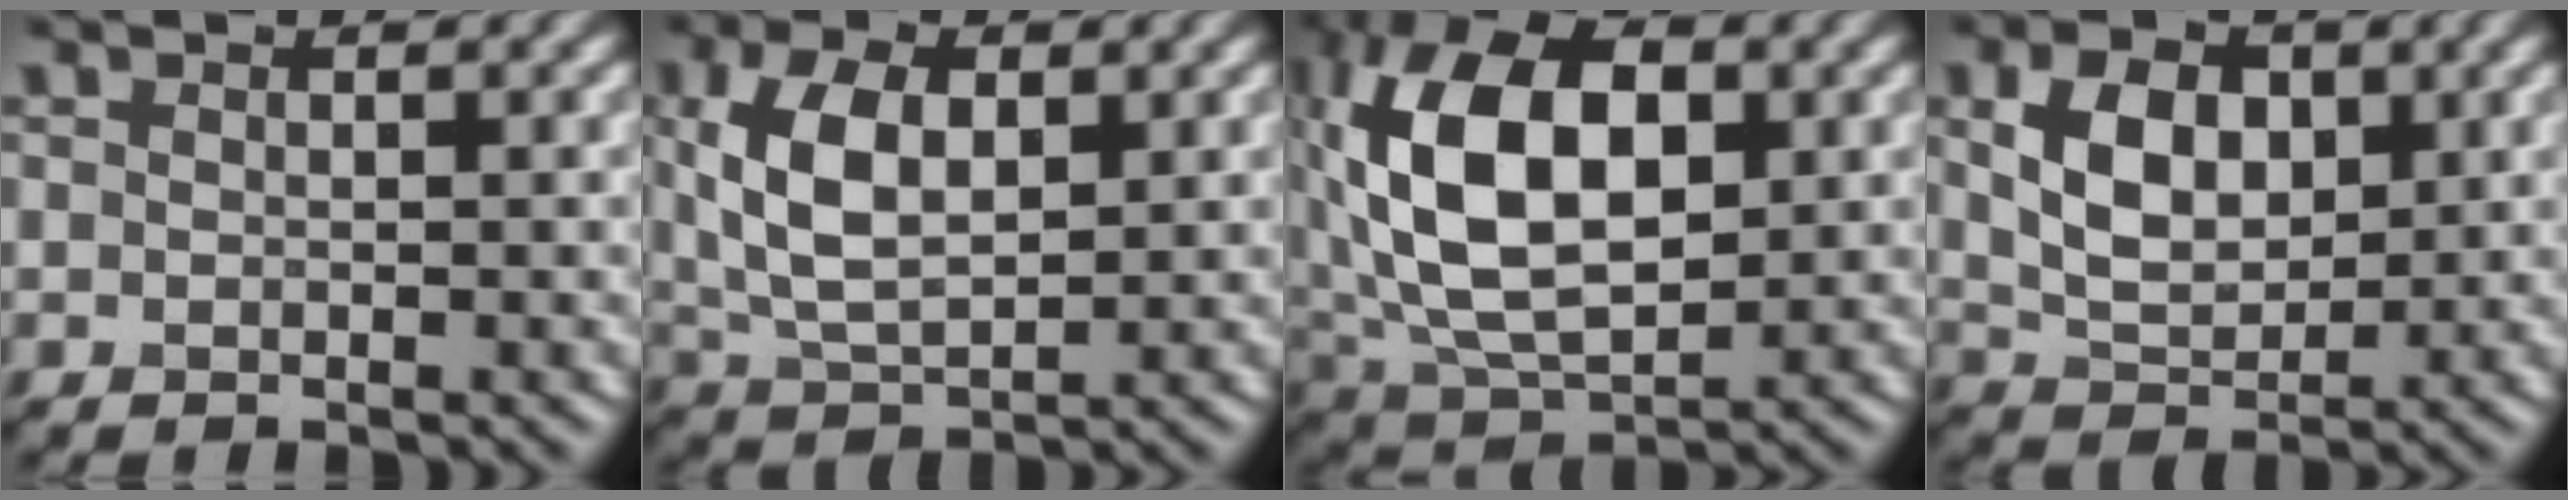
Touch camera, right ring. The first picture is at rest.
{"total": 6.7, "force": [1.6, 3.8, 5.3], "torque": [-0.110, 0.005, 0.033]}
{"total": 13.9, "force": [2.0, 8.3, 11.0], "torque": [-0.218, 0.015, 0.031]}
{"total": 5.9, "force": [1.5, 3.8, 4.2], "torque": [-0.086, 0.001, 0.028]}